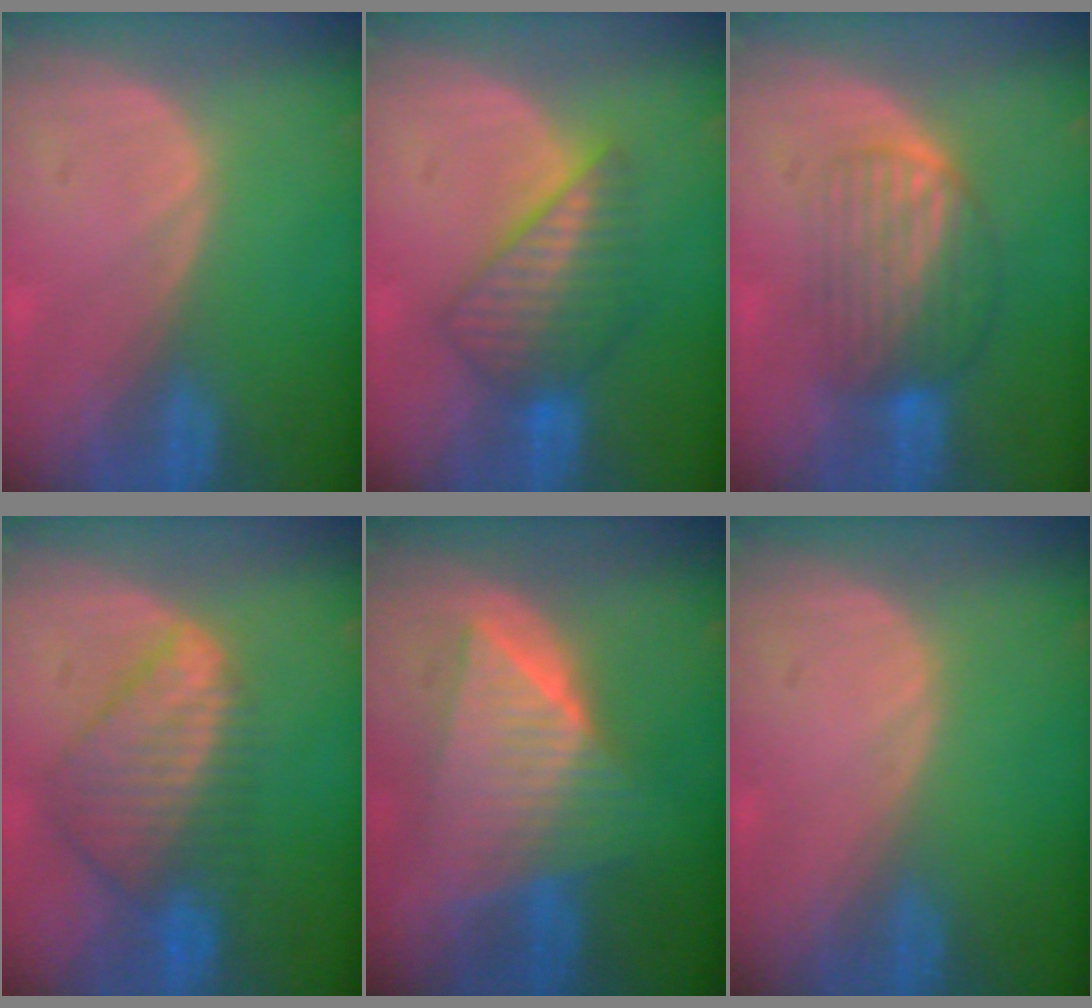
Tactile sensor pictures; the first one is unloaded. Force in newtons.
{"total": 6.4, "press": 6.3, "slide": 0.7}
{"total": 6.8, "press": 6.5, "slide": 1.9}
{"total": 8.7, "press": 7.5, "slide": 4.3}
{"total": 9.2, "press": 9.2, "slide": 0.5}
{"total": 0.0}